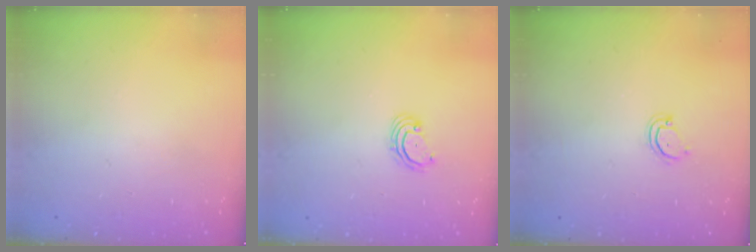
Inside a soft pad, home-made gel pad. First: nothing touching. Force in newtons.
{"total": 2.7, "press": 2.7, "slide": 0.3}
{"total": 2.5, "press": 2.5, "slide": 0.1}